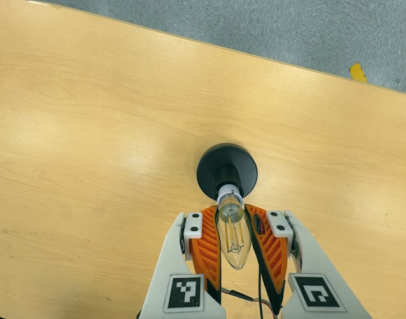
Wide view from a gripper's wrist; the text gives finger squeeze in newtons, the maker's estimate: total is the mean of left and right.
{"total": 17.7, "left": 16.6, "right": 18.8}